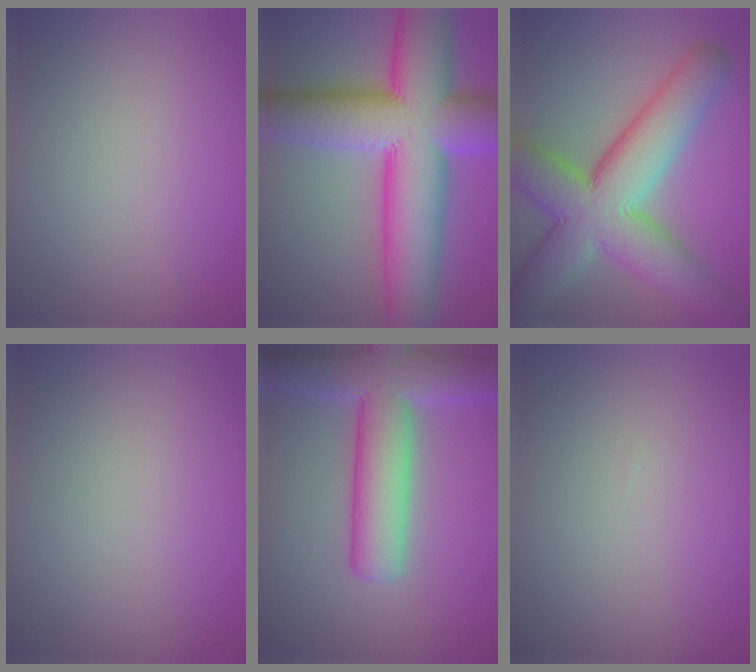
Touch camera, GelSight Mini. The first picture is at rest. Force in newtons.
{"total": 15.4, "press": 15.4, "slide": 0.3}
{"total": 11.6, "press": 11.6, "slide": 0.7}
{"total": 0.0}
{"total": 8.8, "press": 8.8, "slide": 0.6}
{"total": 0.0}